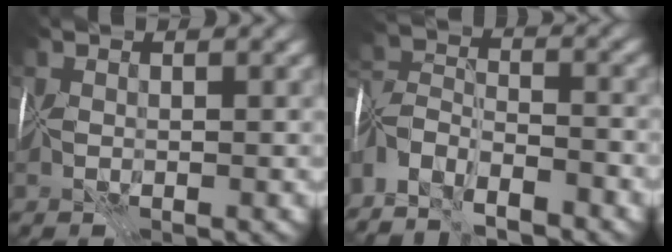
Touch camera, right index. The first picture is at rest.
{"total": 6.5, "force": [-5.5, 2.6, 2.4], "torque": [-0.041, 0.000, -0.112]}